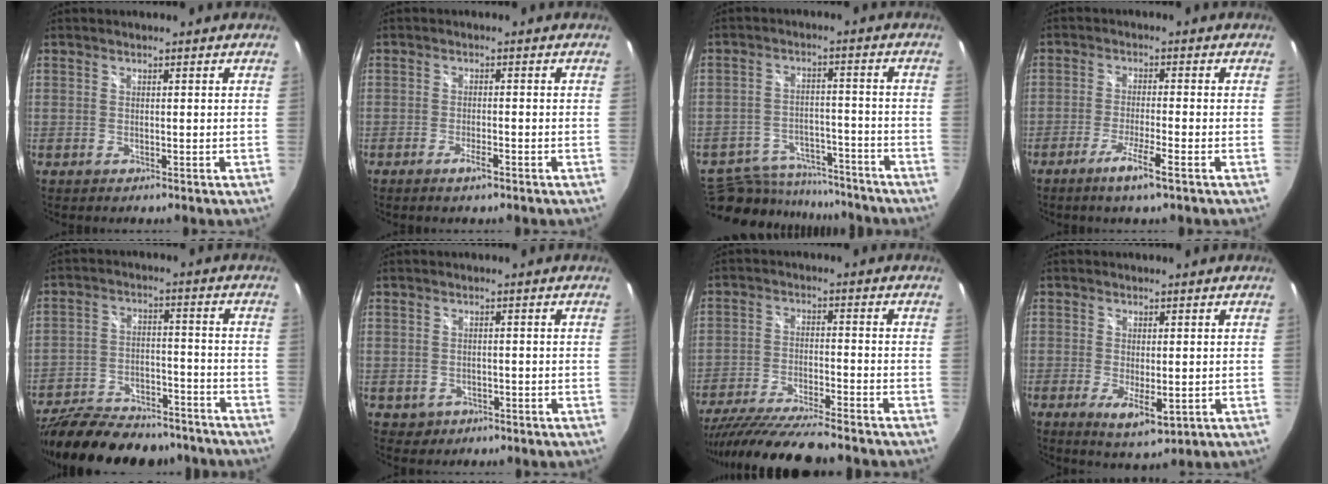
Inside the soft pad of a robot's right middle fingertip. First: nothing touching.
{"total": 2.5, "force": [-1.6, 0.3, 1.9], "torque": [-0.041, -0.002, -0.029]}
{"total": 16.9, "force": [-14.4, 7.0, 5.5], "torque": [-0.125, 0.017, -0.194]}
{"total": 5.5, "force": [-3.3, -0.4, 4.4], "torque": [-0.095, -0.009, -0.063]}
{"total": 25.4, "force": [-21.2, 8.8, 10.9], "torque": [-0.221, -0.007, -0.299]}
{"total": 3.2, "force": [-0.9, 2.9, 1.0], "torque": [-0.033, -0.002, -0.002]}
{"total": 16.0, "force": [-14.0, 1.1, 7.7], "torque": [-0.161, -0.032, -0.232]}
{"total": 6.0, "force": [-1.6, 2.2, 5.3], "torque": [-0.097, -0.019, -0.019]}